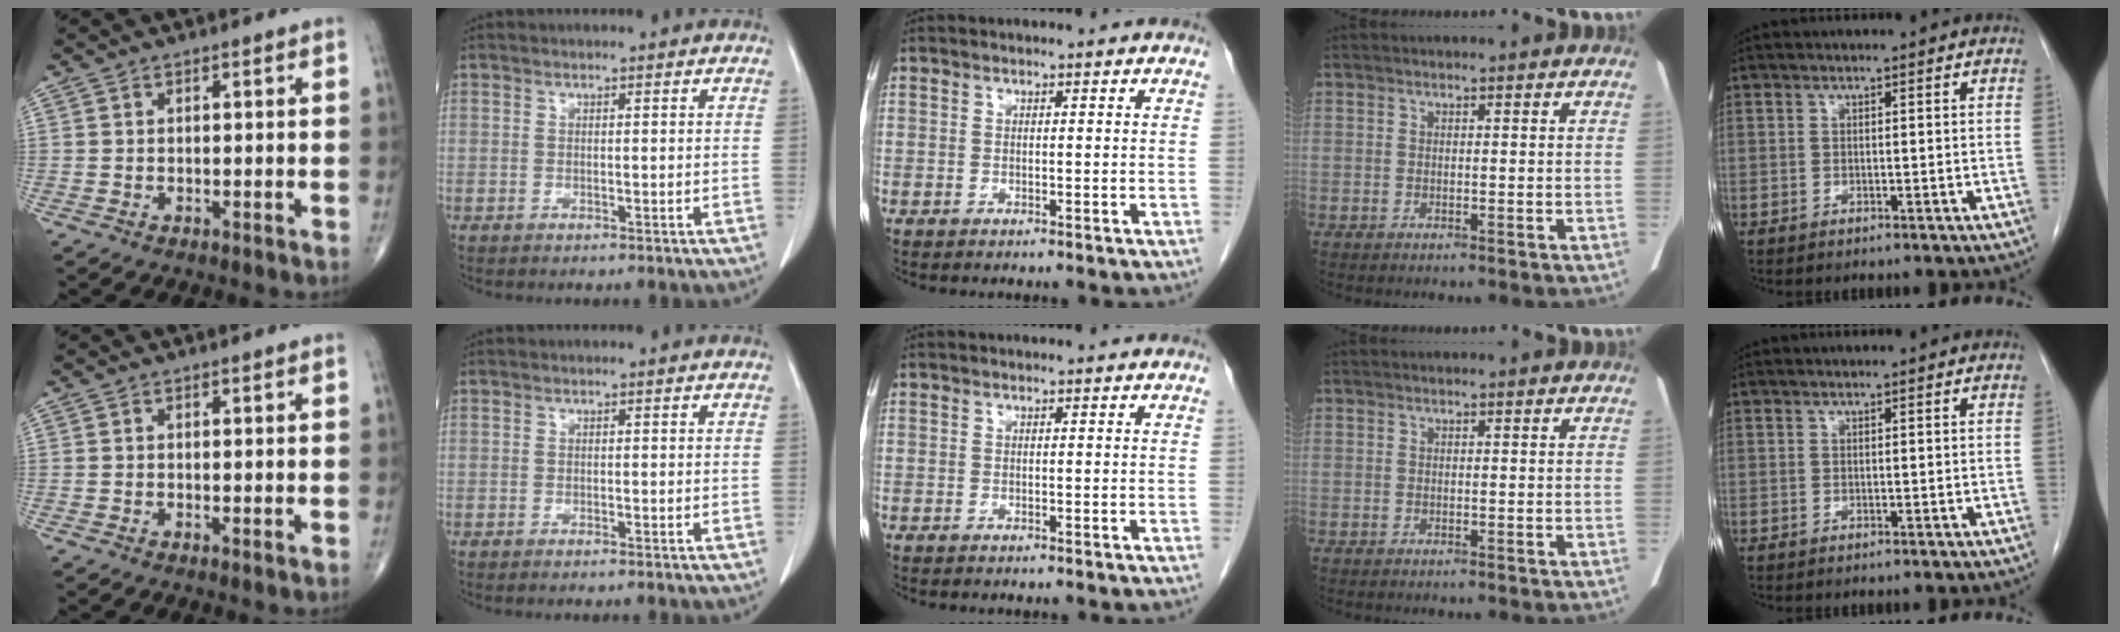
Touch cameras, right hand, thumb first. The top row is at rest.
{"thumb": {"total": 0.6, "force": [-0.1, 0.1, 0.6], "torque": [-0.013, -0.003, -0.004]}, "index": {"total": 0.7, "force": [-0.6, 0.0, 0.4], "torque": [-0.010, -0.002, -0.009]}}